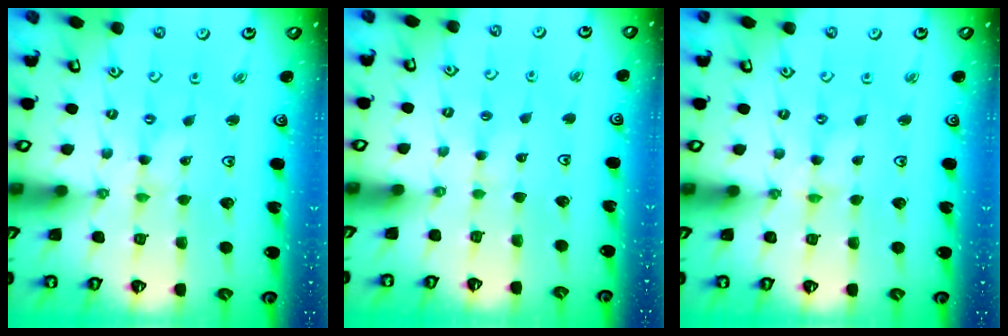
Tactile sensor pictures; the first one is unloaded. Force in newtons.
{"total": 1.3, "press": 1.3, "slide": 0.2}
{"total": 0.0}